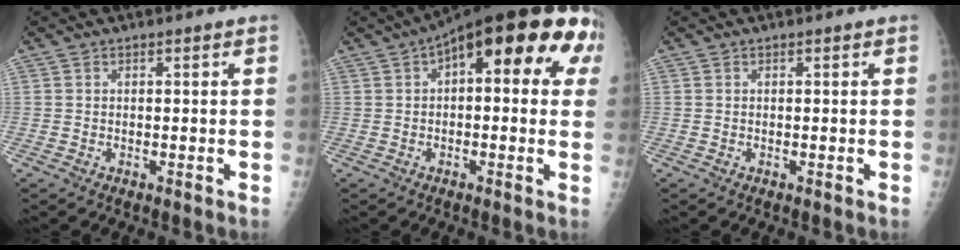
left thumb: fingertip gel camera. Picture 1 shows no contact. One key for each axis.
{"total": 24.1, "fx": 8.5, "fy": 9.8, "fz": 20.2, "tx": -0.258, "ty": 0.030, "tz": 0.105}
{"total": 0.0}